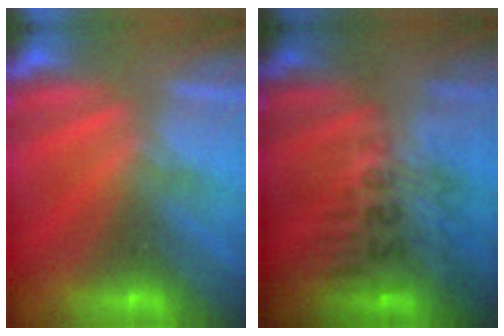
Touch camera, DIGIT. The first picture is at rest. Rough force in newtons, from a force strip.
{"total": 2.8}